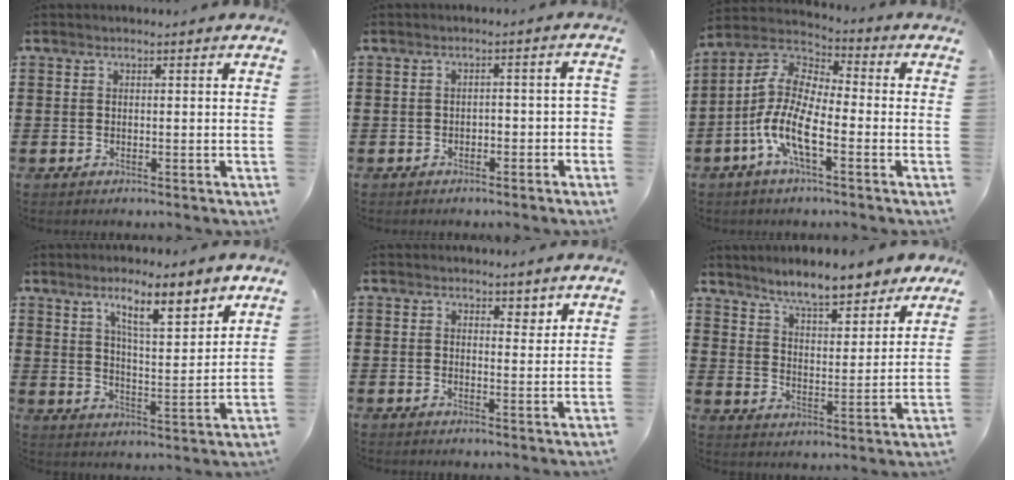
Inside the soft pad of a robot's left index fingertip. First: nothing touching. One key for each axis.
{"total": 2.4, "fx": -2.0, "fy": 0.8, "fz": 0.9, "tx": -0.017, "ty": 0.005, "tz": -0.044}
{"total": 10.6, "fx": -4.7, "fy": 3.4, "fz": 8.9, "tx": -0.227, "ty": -0.023, "tz": -0.104}
{"total": 8.9, "fx": 6.3, "fy": 1.8, "fz": 6.1, "tx": -0.093, "ty": -0.029, "tz": 0.100}
{"total": 1.9, "fx": 1.4, "fy": 1.0, "fz": 0.7, "tx": -0.002, "ty": 0.002, "tz": 0.021}
{"total": 7.5, "fx": 6.8, "fy": 1.0, "fz": 3.0, "tx": -0.078, "ty": -0.030, "tz": 0.120}